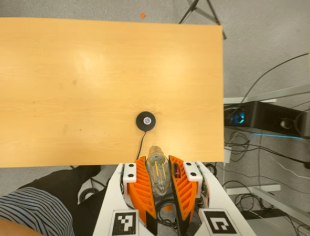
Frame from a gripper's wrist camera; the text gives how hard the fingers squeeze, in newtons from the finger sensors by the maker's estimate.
{"total": 20.4, "left": 24.8, "right": 16.0}